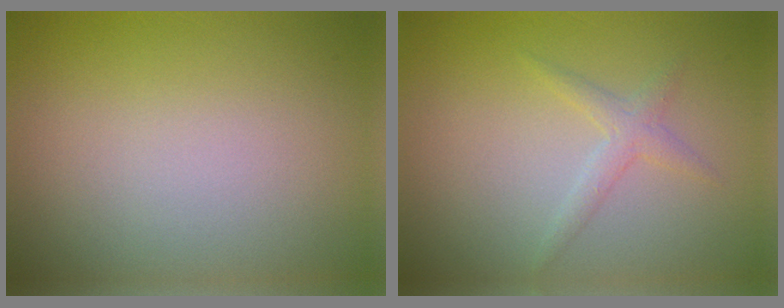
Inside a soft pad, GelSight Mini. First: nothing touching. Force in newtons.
{"total": 1.4, "press": 1.4, "slide": 0.1}